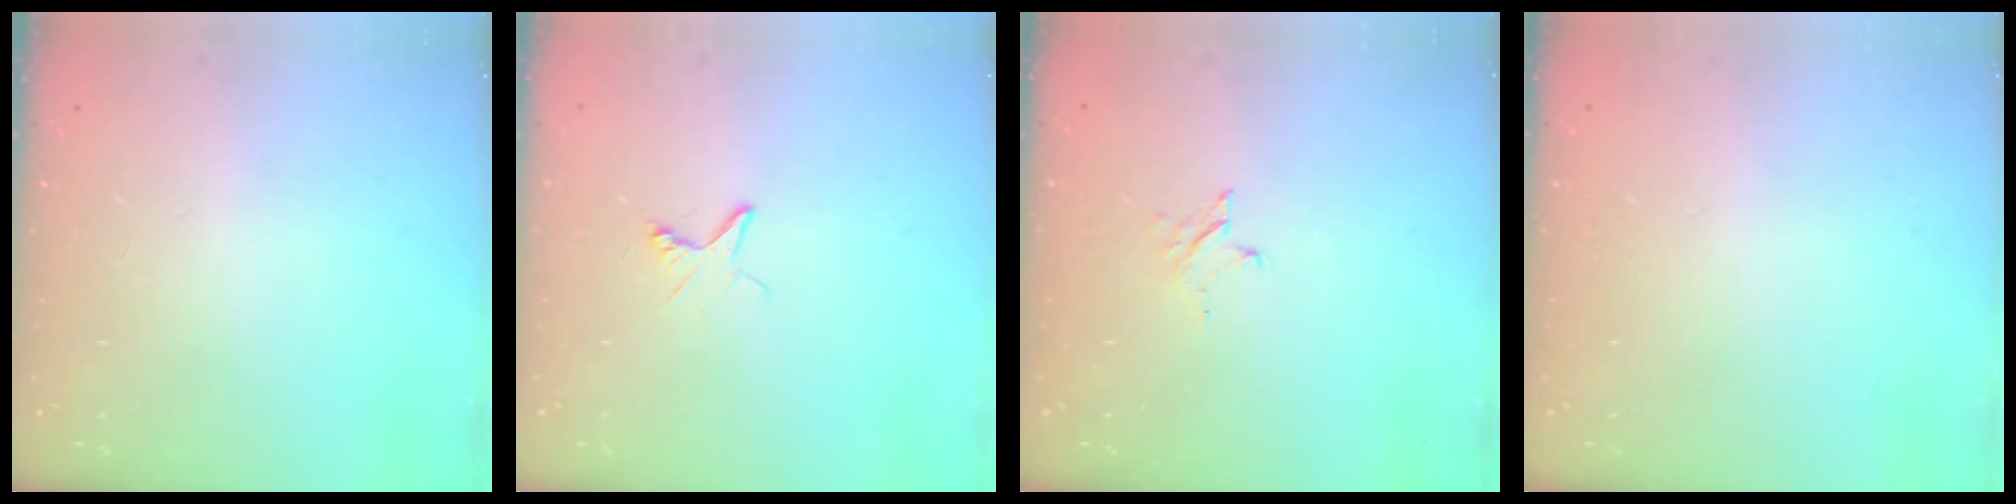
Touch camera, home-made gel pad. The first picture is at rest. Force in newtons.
{"total": 3.9, "press": 3.9, "slide": 0.4}
{"total": 2.6, "press": 2.6, "slide": 0.3}
{"total": 0.0}